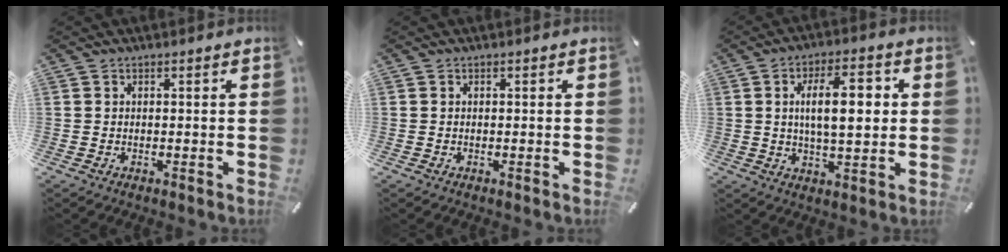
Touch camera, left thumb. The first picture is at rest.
{"total": 0.0}
{"total": 12.3, "force": [2.2, 5.2, 11.0], "torque": [-0.183, 0.004, 0.030]}